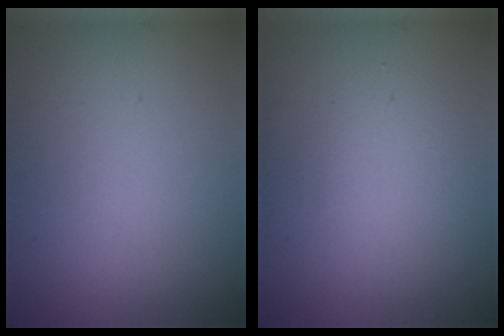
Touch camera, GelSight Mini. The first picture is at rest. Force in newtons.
{"total": 2.4, "press": 2.4, "slide": 0.2}